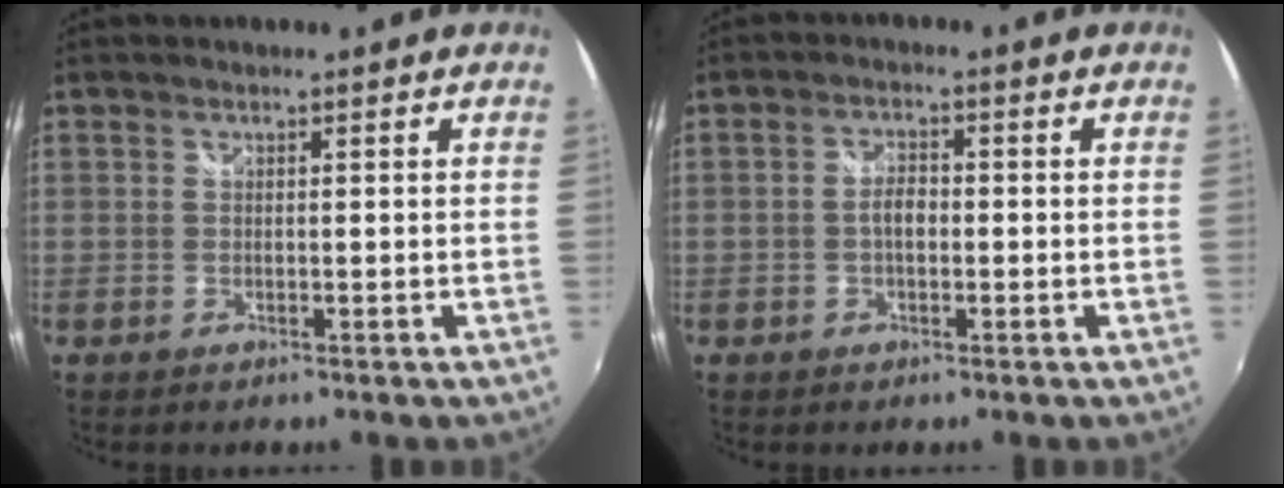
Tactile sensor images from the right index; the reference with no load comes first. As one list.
[{"total": 2.9, "force": [-0.5, 1.5, 2.4], "torque": [-0.045, 0.008, -0.011]}]